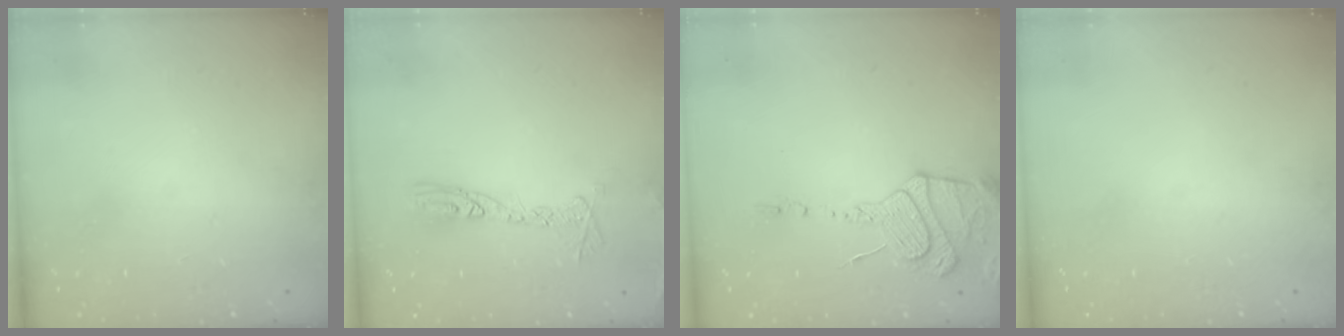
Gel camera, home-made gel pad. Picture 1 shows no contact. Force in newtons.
{"total": 10.6, "press": 10.6, "slide": 1.0}
{"total": 14.8, "press": 14.7, "slide": 1.5}
{"total": 0.0}